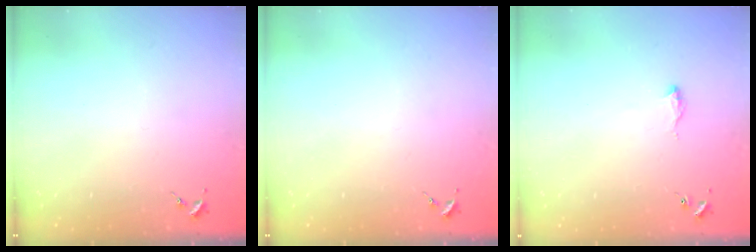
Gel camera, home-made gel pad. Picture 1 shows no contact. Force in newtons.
{"total": 0.0}
{"total": 6.3, "press": 6.2, "slide": 0.8}